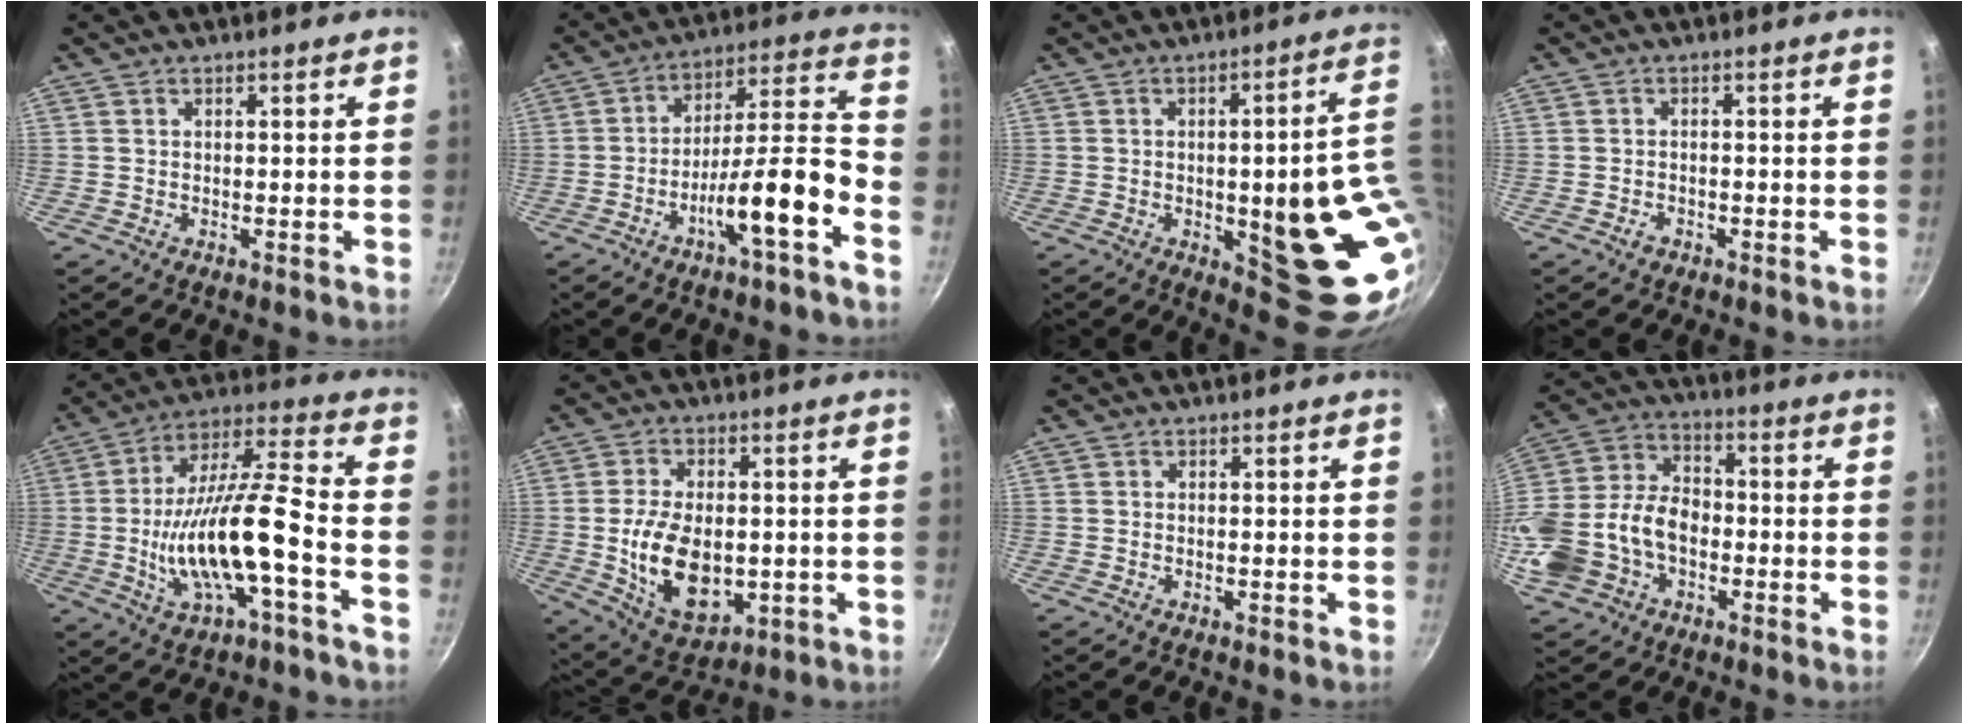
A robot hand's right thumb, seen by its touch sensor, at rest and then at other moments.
{"total": 14.1, "force": [-6.6, 2.4, 12.2], "torque": [-0.182, 0.057, -0.108]}
{"total": 20.0, "force": [-1.6, 6.7, 18.8], "torque": [-0.188, -0.004, -0.014]}
{"total": 1.4, "force": [-1.0, 0.8, 0.6], "torque": [-0.015, 0.011, -0.018]}
{"total": 17.8, "force": [-4.6, 4.8, 16.5], "torque": [-0.302, 0.036, -0.083]}
{"total": 14.9, "force": [-1.4, 9.3, 11.5], "torque": [-0.185, -0.006, -0.009]}
{"total": 0.0}
{"total": 18.9, "force": [-4.5, 13.8, 12.1], "torque": [-0.250, 0.056, -0.085]}